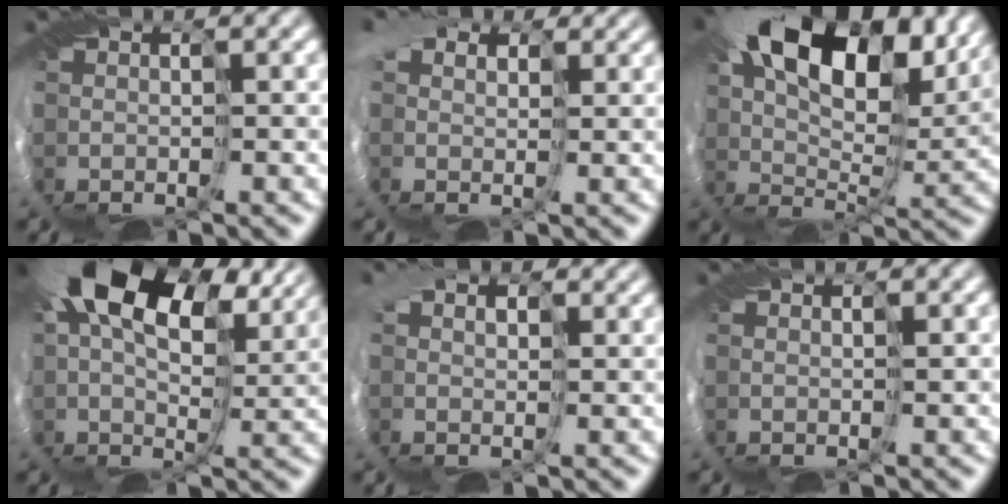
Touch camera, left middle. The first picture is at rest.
{"total": 5.9, "force": [3.8, 3.8, 2.5], "torque": [-0.078, 0.022, 0.049]}
{"total": 13.9, "force": [7.3, 6.5, 9.8], "torque": [-0.155, 0.031, 0.108]}
{"total": 14.6, "force": [6.3, 7.8, 10.6], "torque": [-0.176, 0.034, 0.088]}
{"total": 4.0, "force": [2.7, 2.6, 1.5], "torque": [-0.050, 0.020, 0.032]}
{"total": 0.5, "force": [0.4, -0.3, -0.2], "torque": [0.002, 0.001, 0.004]}